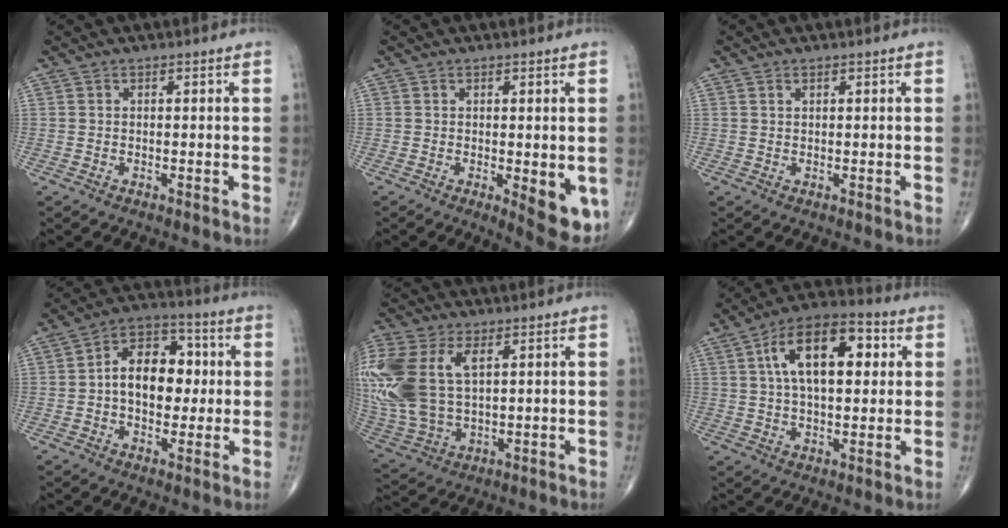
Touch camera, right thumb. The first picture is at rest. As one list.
[{"total": 8.3, "force": [-1.9, 2.8, 7.6], "torque": [-0.089, -0.019, -0.019]}, {"total": 0.6, "force": [0.4, 0.3, 0.3], "torque": [-0.004, 0.000, 0.006]}, {"total": 12.6, "force": [0.6, 8.4, 9.3], "torque": [-0.108, 0.024, 0.001]}, {"total": 22.4, "force": [5.8, 13.3, 17.1], "torque": [-0.427, 0.004, 0.119]}, {"total": 16.3, "force": [4.3, 8.1, 13.5], "torque": [-0.202, 0.015, 0.064]}]